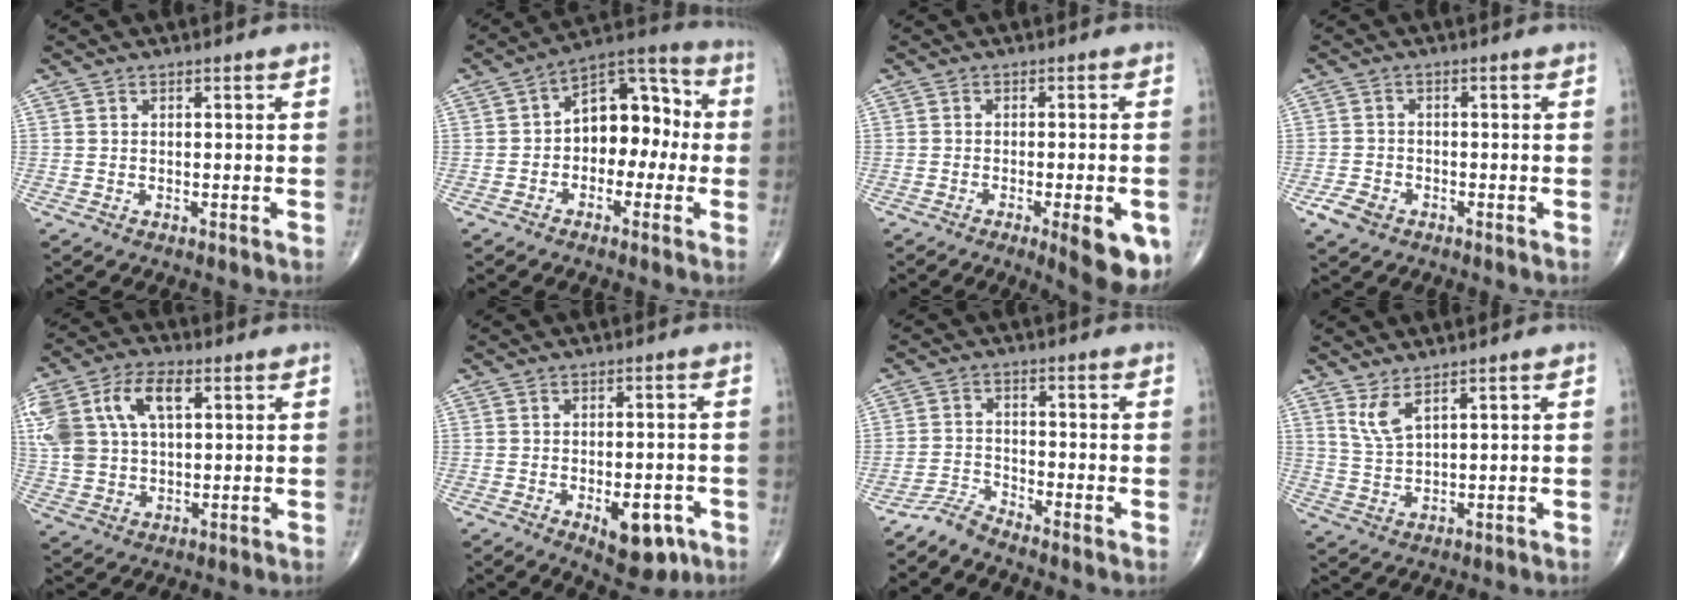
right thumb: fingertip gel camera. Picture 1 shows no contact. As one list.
[{"total": 12.3, "force": [-0.6, 8.2, 9.2], "torque": [-0.093, 0.044, -0.027]}, {"total": 10.0, "force": [-4.2, 2.7, 8.7], "torque": [-0.096, -0.004, -0.051]}, {"total": 3.6, "force": [-2.0, 2.5, 1.7], "torque": [-0.032, 0.006, -0.034]}, {"total": 17.0, "force": [5.6, 10.2, 12.4], "torque": [-0.275, 0.017, 0.105]}, {"total": 8.6, "force": [-3.6, 4.2, 6.6], "torque": [-0.070, 0.007, -0.038]}, {"total": 3.1, "force": [-3.1, -0.1, 0.2], "torque": [-0.007, 0.005, -0.070]}, {"total": 4.2, "force": [2.8, 1.0, 3.1], "torque": [-0.069, -0.025, 0.065]}]